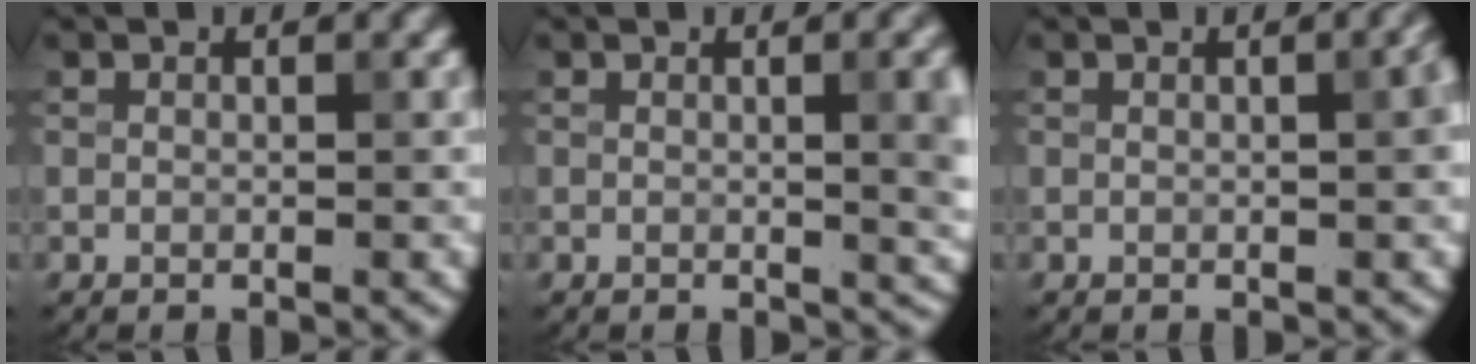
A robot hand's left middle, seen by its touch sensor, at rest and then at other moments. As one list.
[{"total": 4.6, "force": [0.3, 1.5, 4.3], "torque": [-0.042, 0.007, 0.001]}, {"total": 2.4, "force": [0.2, 0.8, 2.3], "torque": [-0.019, 0.008, 0.000]}]